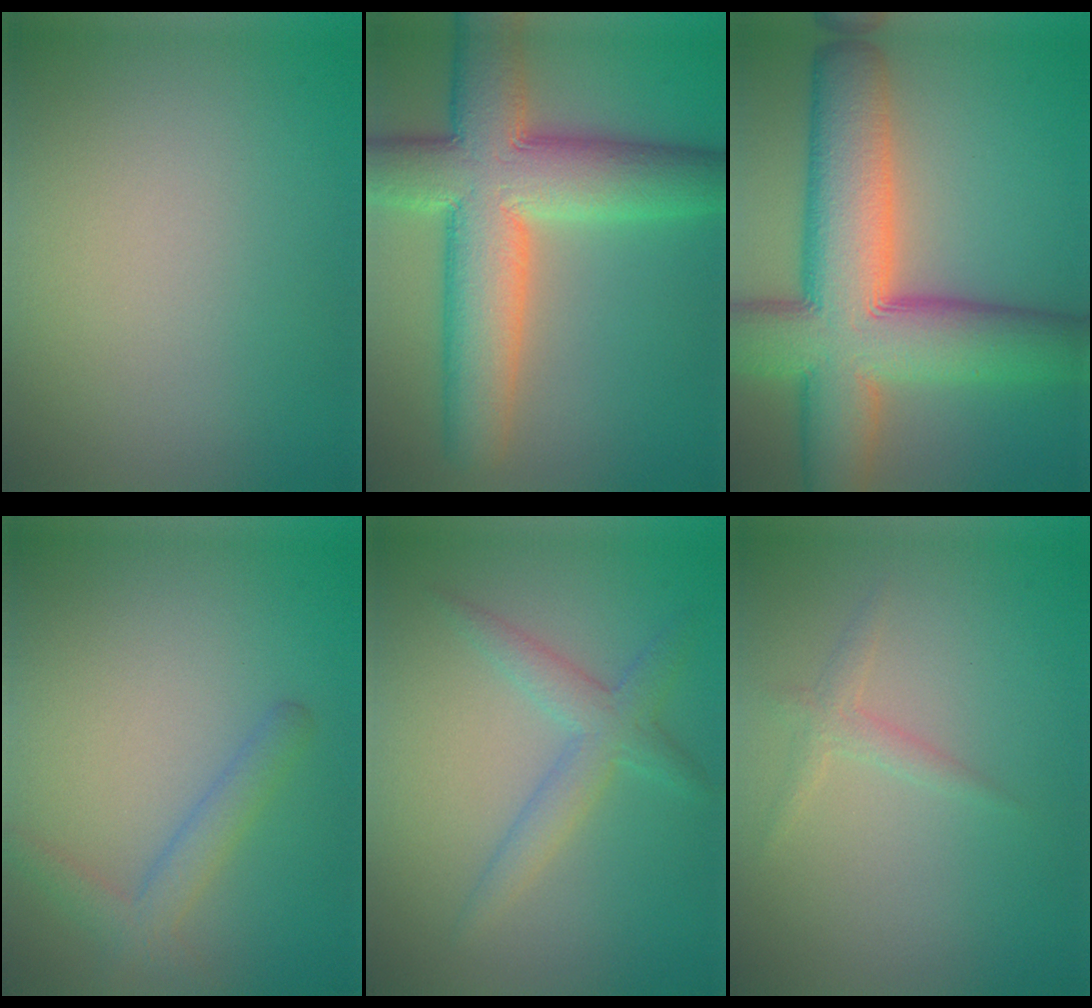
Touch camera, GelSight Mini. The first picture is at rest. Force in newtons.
{"total": 11.4, "press": 11.4, "slide": 0.7}
{"total": 13.6, "press": 13.5, "slide": 0.6}
{"total": 2.3, "press": 2.3, "slide": 0.1}
{"total": 2.8, "press": 2.8, "slide": 0.1}
{"total": 1.3, "press": 1.3, "slide": 0.0}